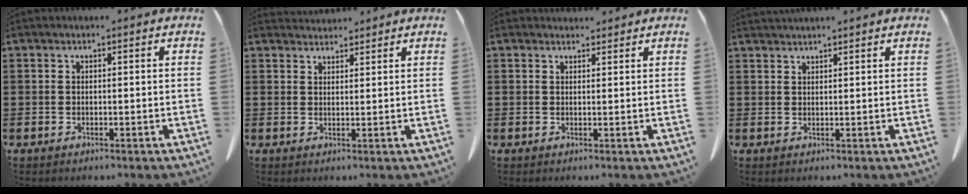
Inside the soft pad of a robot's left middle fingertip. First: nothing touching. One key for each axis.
{"total": 2.3, "fx": 2.3, "fy": 0.3, "fz": -0.1, "tx": -0.004, "ty": -0.004, "tz": 0.045}
{"total": 1.6, "fx": 1.5, "fy": 0.5, "fz": 0.1, "tx": 0.003, "ty": 0.000, "tz": 0.028}
{"total": 1.5, "fx": 1.5, "fy": -0.1, "fz": 0.2, "tx": -0.006, "ty": 0.000, "tz": 0.029}